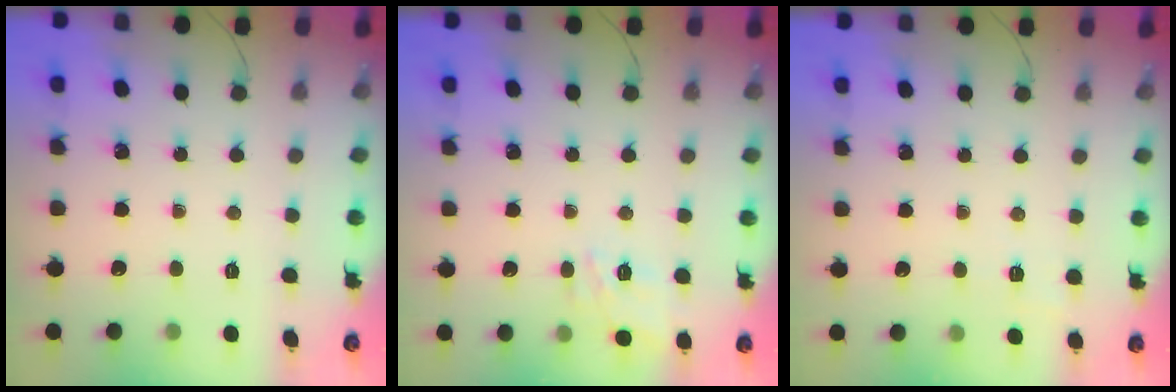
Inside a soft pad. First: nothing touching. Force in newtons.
{"total": 13.2, "press": 13.1, "slide": 1.1}
{"total": 1.9, "press": 0.9, "slide": 1.7}